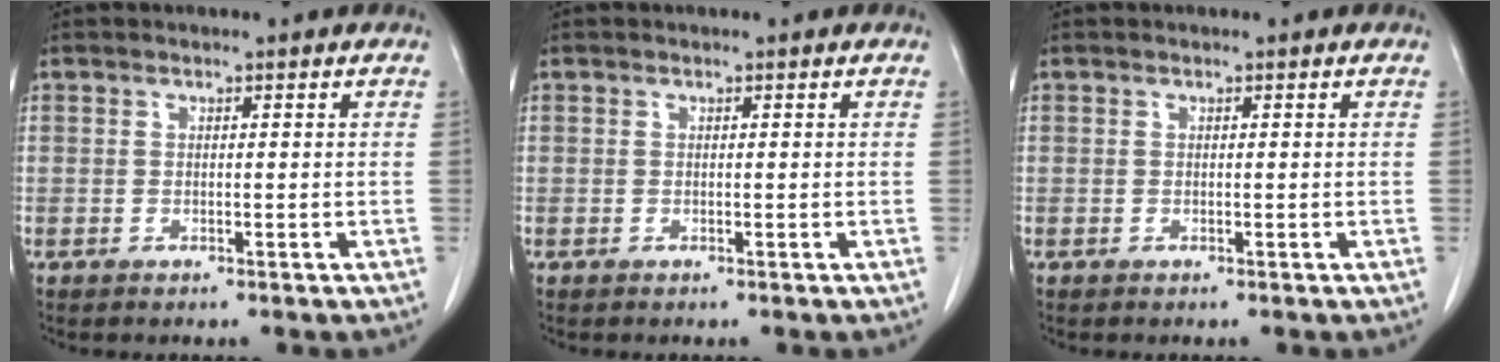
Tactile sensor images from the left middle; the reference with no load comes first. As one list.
[{"total": 0.0}, {"total": 0.0}]